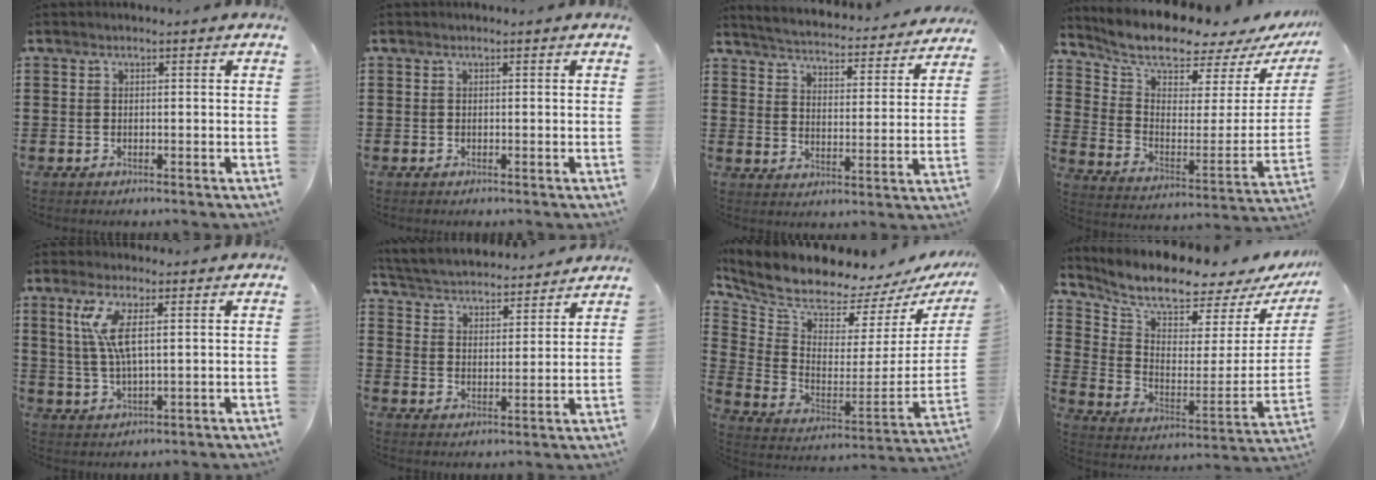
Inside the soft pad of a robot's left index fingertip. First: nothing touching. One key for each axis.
{"total": 0.0}
{"total": 3.6, "fx": 3.5, "fy": -0.5, "fz": 0.2, "tx": -0.028, "ty": -0.039, "tz": 0.052}
{"total": 7.8, "fx": 7.3, "fy": 1.3, "fz": 2.2, "tx": -0.079, "ty": -0.069, "tz": 0.124}
{"total": 7.0, "fx": 2.5, "fy": 1.8, "fz": 6.3, "tx": -0.145, "ty": -0.004, "tz": 0.038}
{"total": 3.9, "fx": 3.9, "fy": 0.2, "fz": 0.0, "tx": -0.025, "ty": -0.031, "tz": 0.061}
{"total": 6.2, "fx": 5.8, "fy": 0.9, "fz": 1.9, "tx": -0.076, "ty": -0.073, "tz": 0.097}
{"total": 6.9, "fx": 6.4, "fy": 0.6, "fz": 2.6, "tx": -0.078, "ty": -0.069, "tz": 0.104}